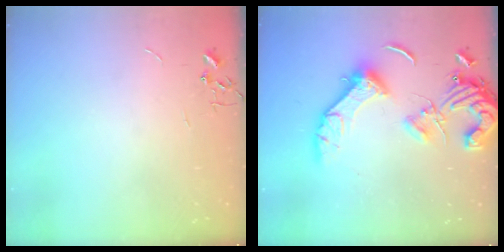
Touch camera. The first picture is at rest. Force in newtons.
{"total": 17.1, "press": 17.0, "slide": 2.2}